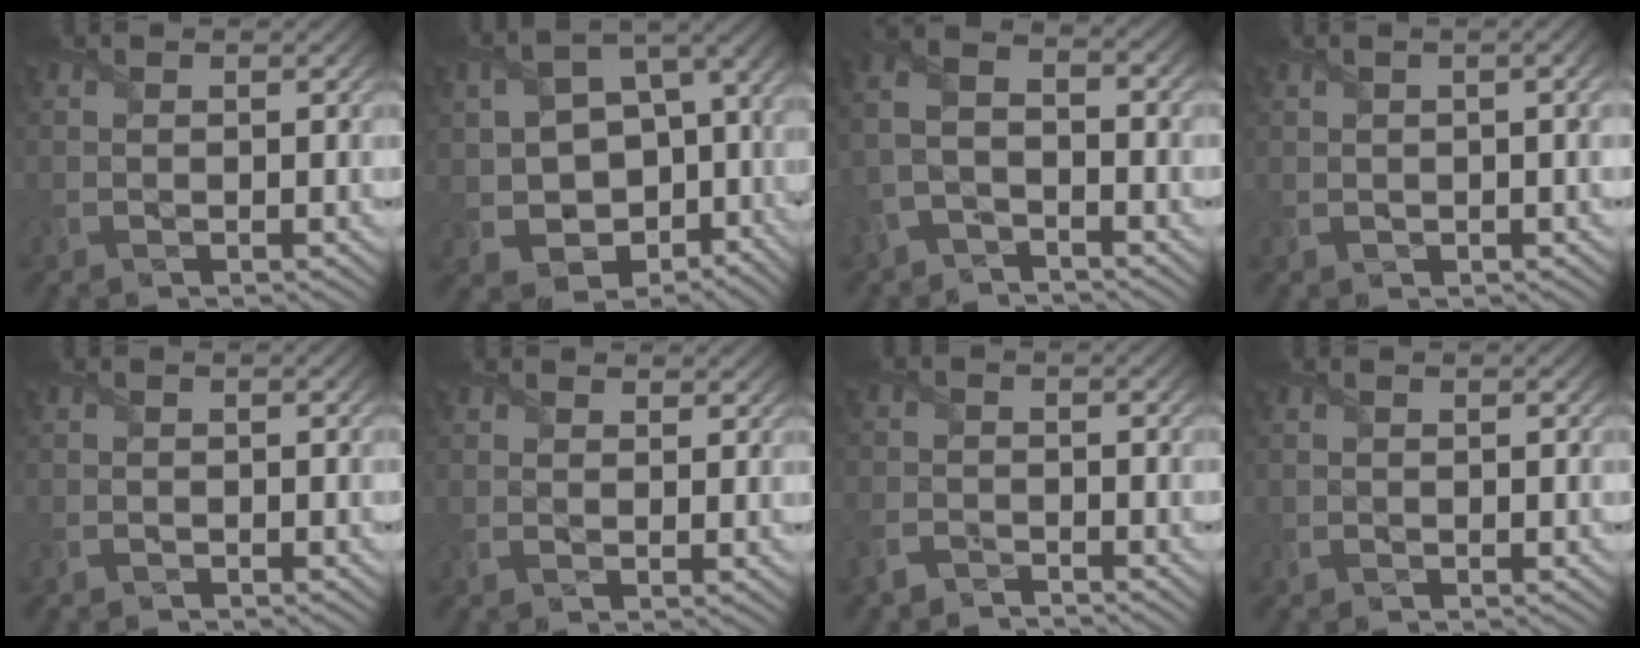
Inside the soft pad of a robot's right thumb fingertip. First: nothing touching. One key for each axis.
{"total": 11.4, "fx": -3.0, "fy": 8.2, "fz": 7.3, "tx": -0.140, "ty": -0.029, "tz": -0.052}
{"total": 5.8, "fx": -2.2, "fy": 3.2, "fz": 4.3, "tx": -0.108, "ty": 0.009, "tz": -0.061}
{"total": 3.0, "fx": 0.1, "fy": 1.0, "fz": 2.8, "tx": -0.046, "ty": 0.002, "tz": 0.006}
{"total": 0.8, "fx": -0.8, "fy": 0.2, "fz": 0.0, "tx": -0.001, "ty": -0.002, "tz": -0.019}
{"total": 2.0, "fx": 1.3, "fy": 1.4, "fz": 0.7, "tx": -0.019, "ty": -0.004, "tz": 0.022}
{"total": 3.0, "fx": -2.8, "fy": 0.9, "fz": 0.7, "tx": -0.021, "ty": -0.005, "tz": -0.072}
{"total": 0.0}